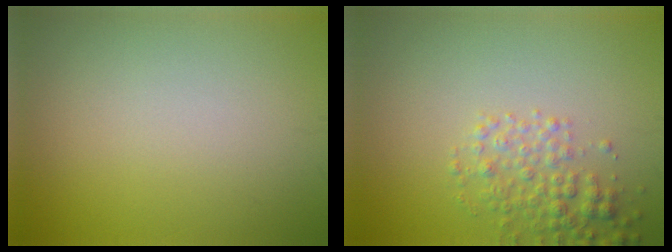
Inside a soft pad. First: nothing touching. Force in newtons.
{"total": 3.1, "press": 3.1, "slide": 0.1}